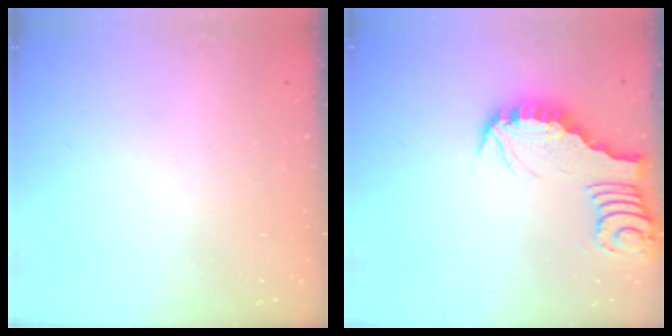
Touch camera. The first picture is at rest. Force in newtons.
{"total": 2.9, "press": 2.8, "slide": 0.3}